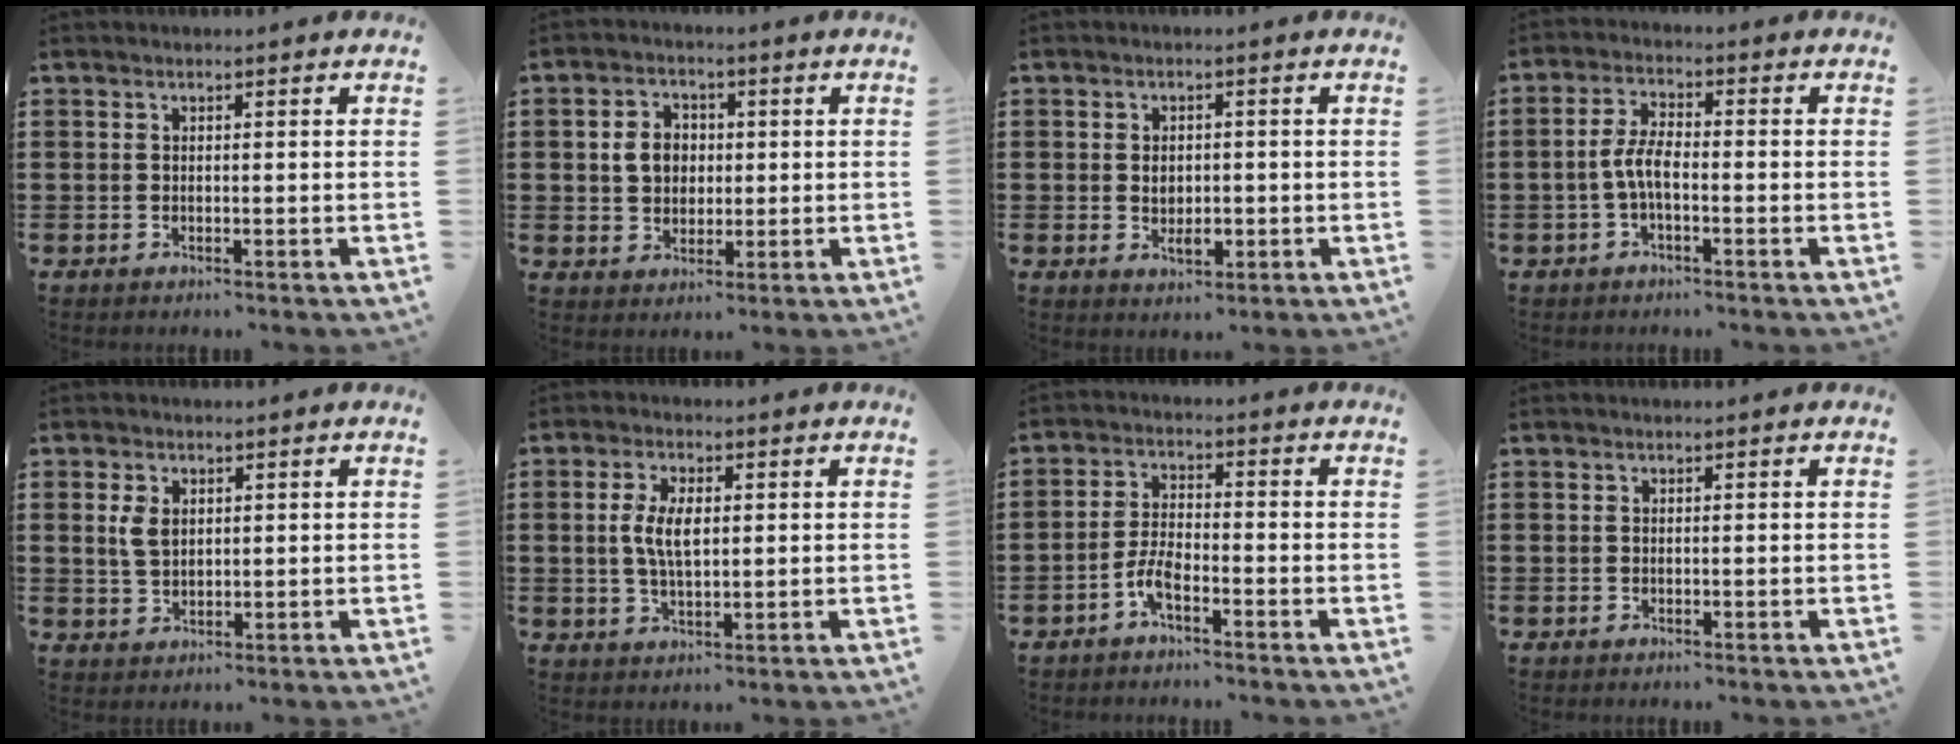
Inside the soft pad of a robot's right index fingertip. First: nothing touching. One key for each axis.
{"total": 5.0, "fx": 0.4, "fy": 4.2, "fz": 2.7, "tx": -0.065, "ty": 0.009, "tz": -0.001}
{"total": 2.7, "fx": -0.3, "fy": 1.7, "fz": 2.1, "tx": -0.034, "ty": 0.000, "tz": -0.008}
{"total": 4.6, "fx": -1.2, "fy": 1.7, "fz": 4.1, "tx": -0.101, "ty": -0.003, "tz": -0.031}
{"total": 3.6, "fx": 1.0, "fy": 2.3, "fz": 2.6, "tx": -0.065, "ty": 0.005, "tz": 0.014}
{"total": 5.6, "fx": 0.5, "fy": 2.6, "fz": 5.0, "tx": -0.106, "ty": 0.008, "tz": 0.004}
{"total": 4.2, "fx": -2.6, "fy": 1.2, "fz": 3.1, "tx": -0.082, "ty": -0.001, "tz": -0.057}
{"total": 0.0}